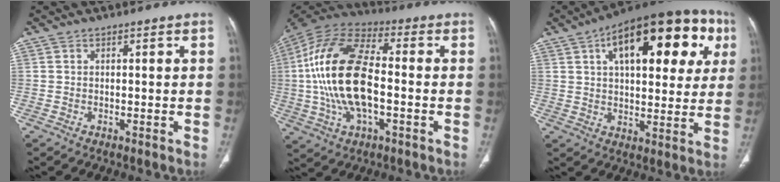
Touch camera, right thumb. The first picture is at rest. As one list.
[{"total": 20.9, "force": [-1.3, 10.2, 18.2], "torque": [-0.370, 0.023, -0.025]}, {"total": 26.1, "force": [9.5, 12.0, 21.1], "torque": [-0.266, 0.020, 0.132]}]